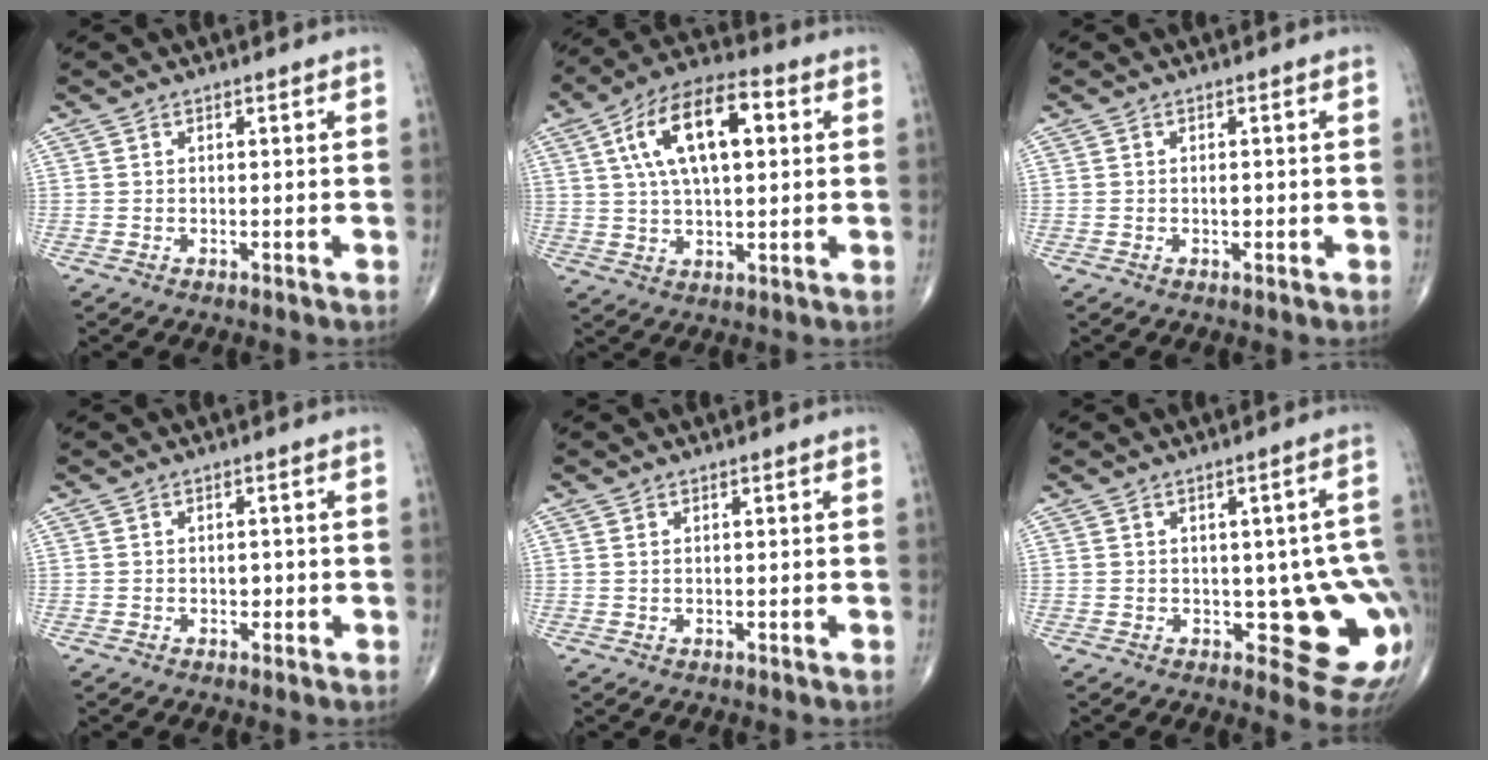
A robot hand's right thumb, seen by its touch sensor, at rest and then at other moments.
{"total": 15.4, "force": [4.0, 7.0, 13.1], "torque": [-0.224, 0.017, 0.063]}
{"total": 1.0, "force": [-0.2, 0.6, 0.8], "torque": [-0.013, 0.000, -0.003]}
{"total": 1.3, "force": [-0.3, 1.0, 0.8], "torque": [-0.005, 0.003, -0.004]}
{"total": 0.0}
{"total": 11.8, "force": [-1.1, 5.3, 10.5], "torque": [-0.083, -0.001, -0.006]}